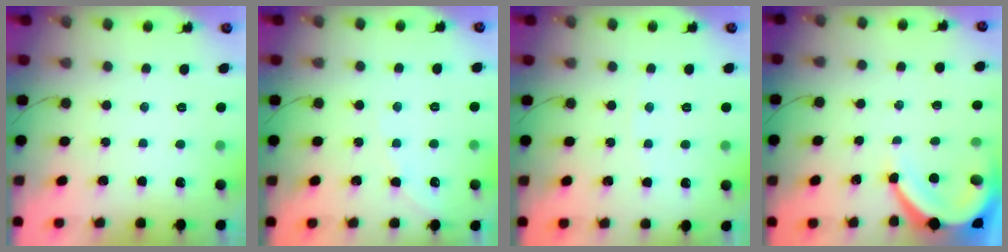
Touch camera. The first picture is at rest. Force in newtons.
{"total": 5.3, "press": 5.3, "slide": 0.7}
{"total": 2.4, "press": 2.3, "slide": 0.3}
{"total": 9.1, "press": 9.0, "slide": 0.8}